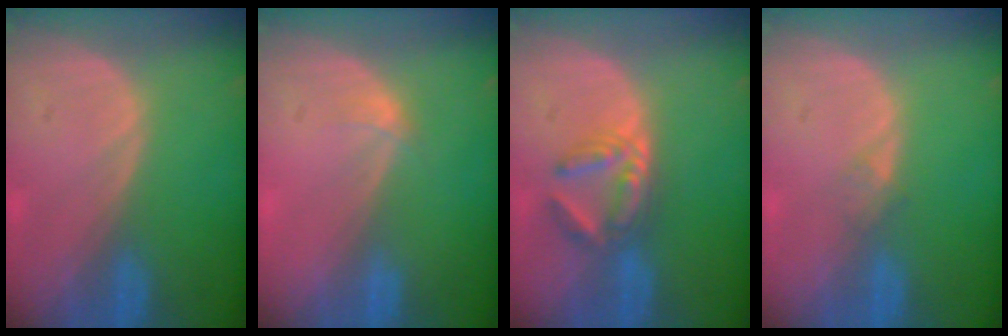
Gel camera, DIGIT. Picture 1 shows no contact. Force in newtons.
{"total": 1.0, "press": 1.0, "slide": 0.1}
{"total": 5.8, "press": 5.0, "slide": 2.8}
{"total": 1.1, "press": 1.0, "slide": 0.1}